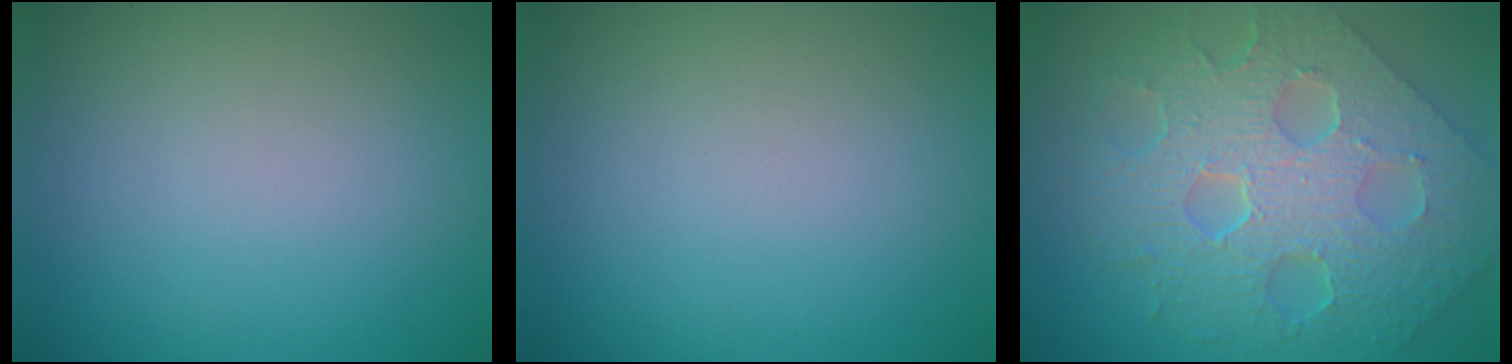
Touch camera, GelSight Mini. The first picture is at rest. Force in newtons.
{"total": 0.0}
{"total": 8.8, "press": 6.4, "slide": 6.1}